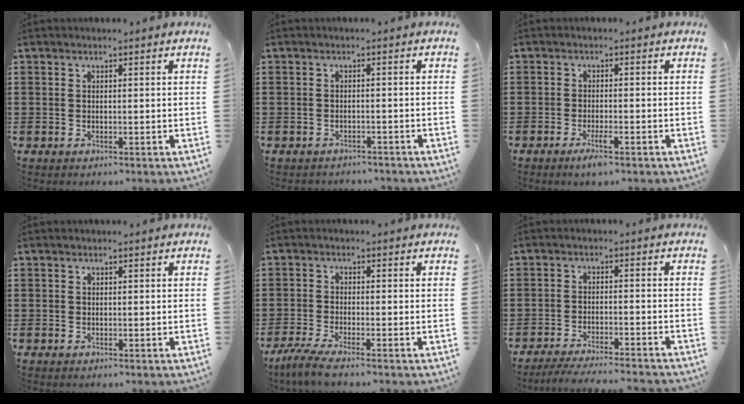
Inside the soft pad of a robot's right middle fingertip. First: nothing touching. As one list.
[{"total": 1.3, "force": [-1.3, 0.2, -0.1], "torque": [-0.004, -0.001, -0.029]}, {"total": 2.5, "force": [-1.5, 0.3, 2.0], "torque": [-0.048, -0.006, -0.031]}, {"total": 0.0}, {"total": 3.5, "force": [-2.9, 0.0, 2.1], "torque": [-0.057, -0.015, -0.059]}, {"total": 3.9, "force": [-3.7, -0.2, 1.2], "torque": [-0.026, -0.008, -0.074]}]